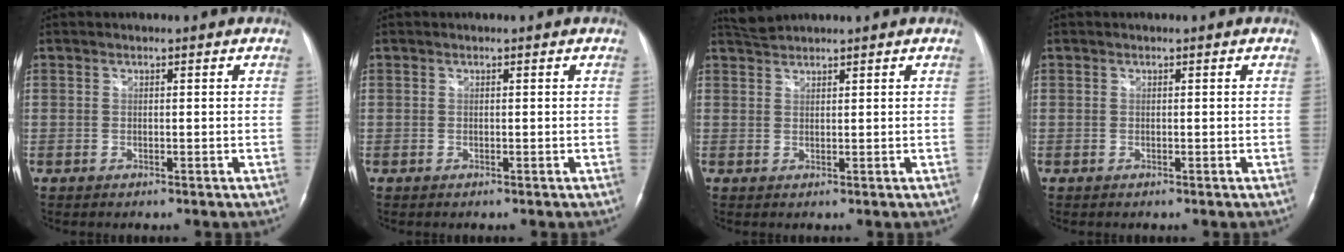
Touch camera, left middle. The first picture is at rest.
{"total": 0.0}
{"total": 2.2, "force": [2.2, -0.3, -0.1], "torque": [-0.009, 0.010, 0.051]}
{"total": 0.0}